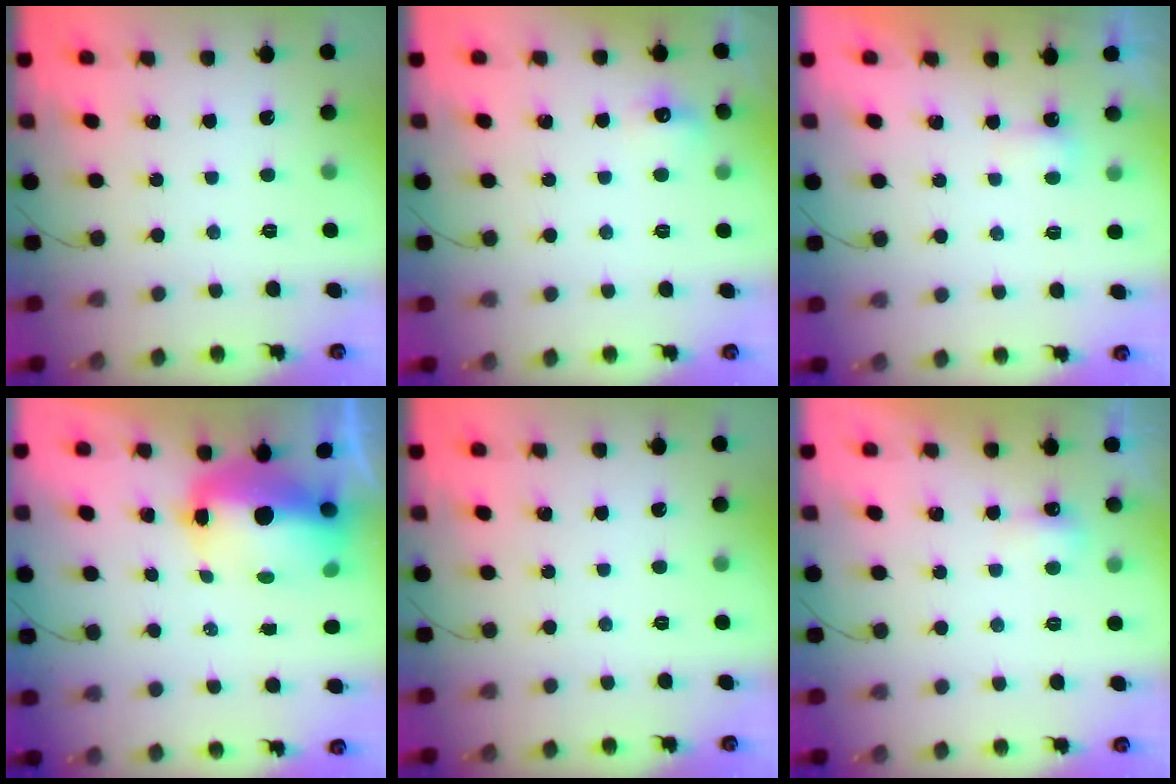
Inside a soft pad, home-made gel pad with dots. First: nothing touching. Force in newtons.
{"total": 6.2, "press": 5.9, "slide": 1.8}
{"total": 2.8, "press": 2.7, "slide": 0.7}
{"total": 11.8, "press": 11.5, "slide": 2.5}
{"total": 0.0}
{"total": 4.2, "press": 4.0, "slide": 1.0}